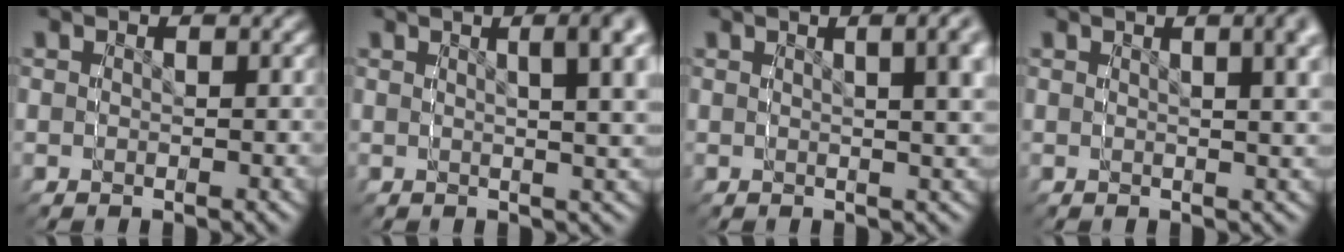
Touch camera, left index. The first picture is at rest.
{"total": 1.5, "force": [0.8, -0.9, 0.9], "torque": [0.012, 0.024, 0.011]}
{"total": 1.1, "force": [0.4, -1.0, 0.4], "torque": [0.006, 0.018, 0.006]}
{"total": 1.3, "force": [0.6, -1.2, -0.2], "torque": [0.014, 0.020, 0.007]}